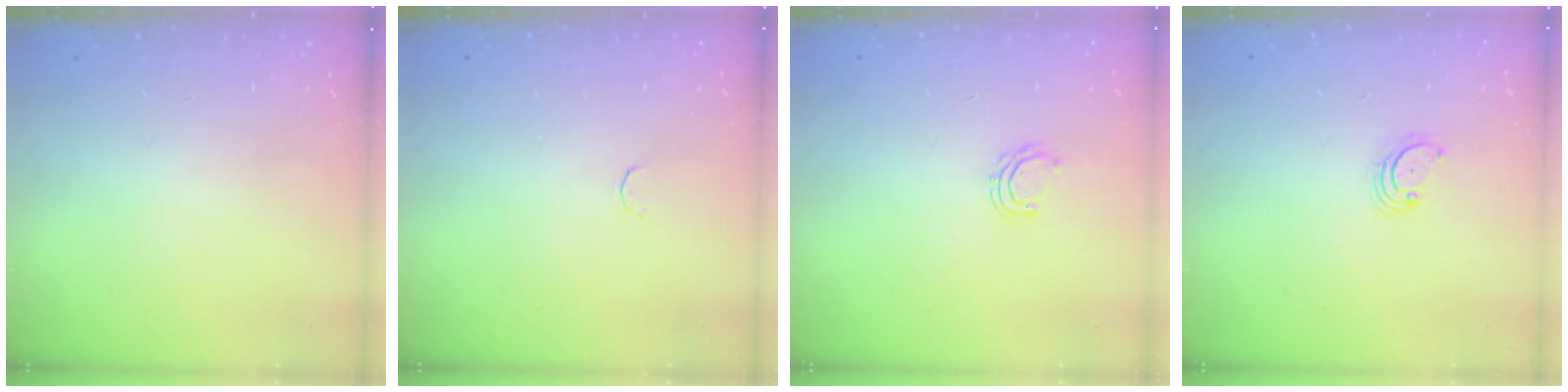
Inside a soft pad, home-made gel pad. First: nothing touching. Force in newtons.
{"total": 1.8, "press": 1.7, "slide": 0.4}
{"total": 5.0, "press": 4.8, "slide": 1.0}
{"total": 2.7, "press": 2.7, "slide": 0.3}